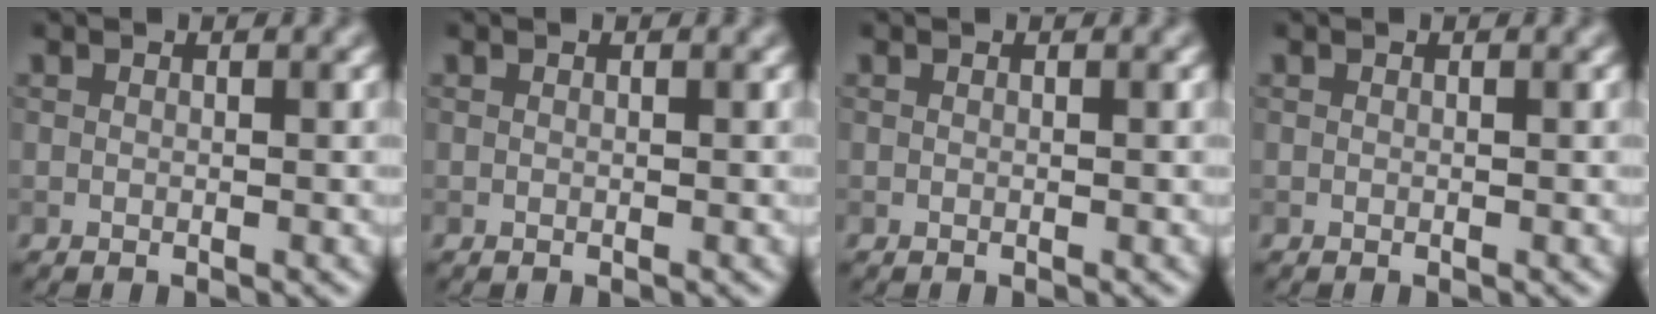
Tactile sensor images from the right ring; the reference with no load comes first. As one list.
[{"total": 0.0}, {"total": 0.0}, {"total": 0.0}]